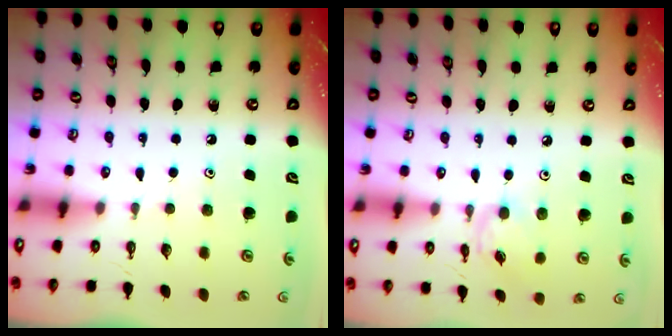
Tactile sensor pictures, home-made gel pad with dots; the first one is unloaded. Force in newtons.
{"total": 4.7, "press": 4.7, "slide": 0.3}